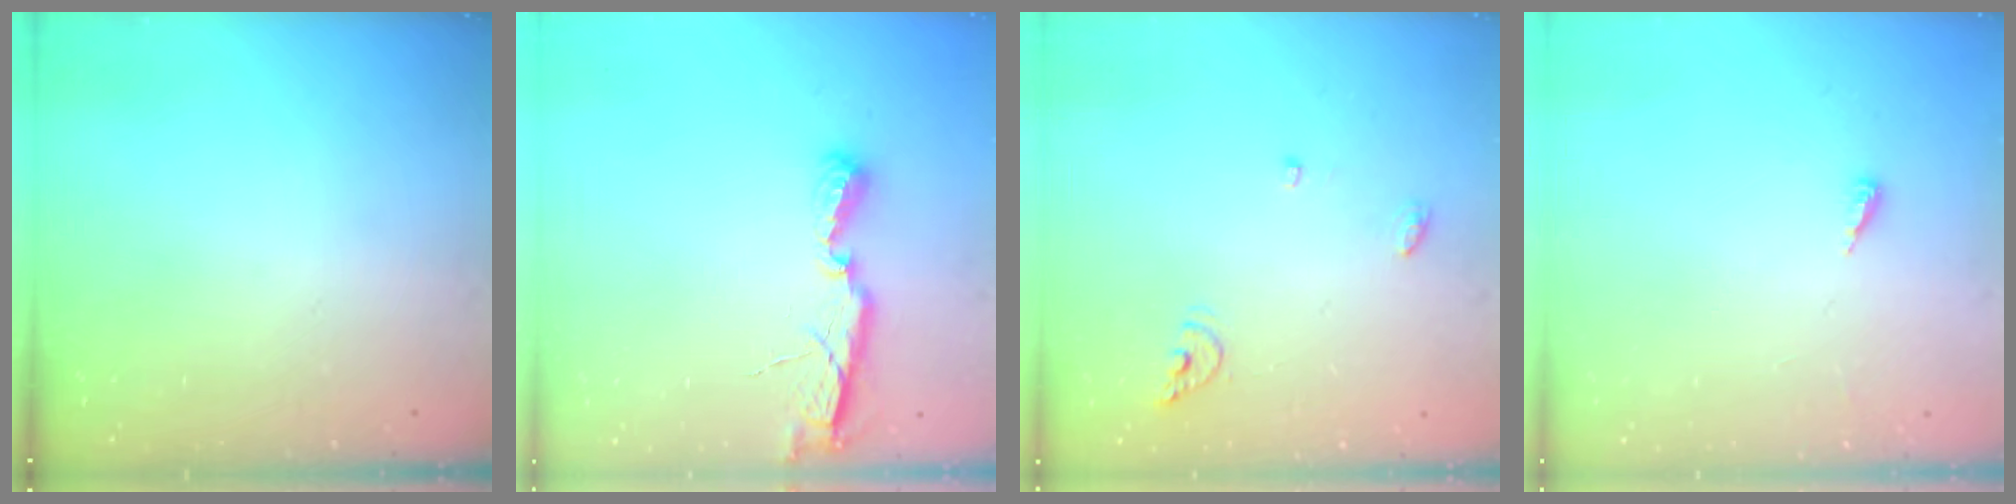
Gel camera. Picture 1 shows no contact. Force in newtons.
{"total": 6.7, "press": 6.7, "slide": 0.8}
{"total": 5.7, "press": 5.7, "slide": 0.5}
{"total": 2.8, "press": 2.8, "slide": 0.2}